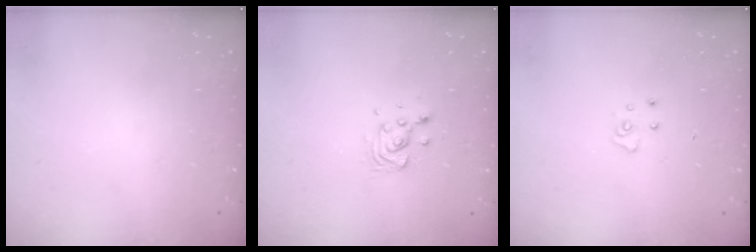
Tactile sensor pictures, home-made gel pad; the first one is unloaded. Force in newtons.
{"total": 8.3, "press": 8.0, "slide": 2.1}
{"total": 4.4, "press": 4.4, "slide": 0.3}